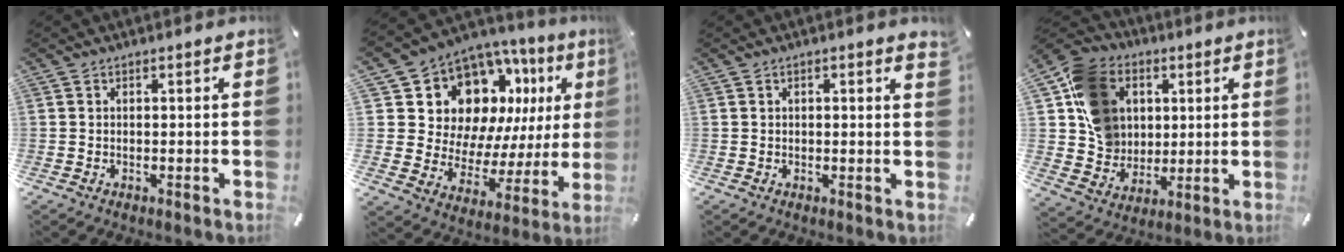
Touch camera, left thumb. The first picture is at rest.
{"total": 15.2, "force": [8.7, 10.8, 6.3], "torque": [-0.104, -0.084, 0.168]}
{"total": 1.2, "force": [0.5, 0.2, 1.1], "torque": [-0.022, 0.001, 0.008]}
{"total": 14.8, "force": [3.7, 12.7, 6.6], "torque": [-0.135, -0.008, 0.075]}